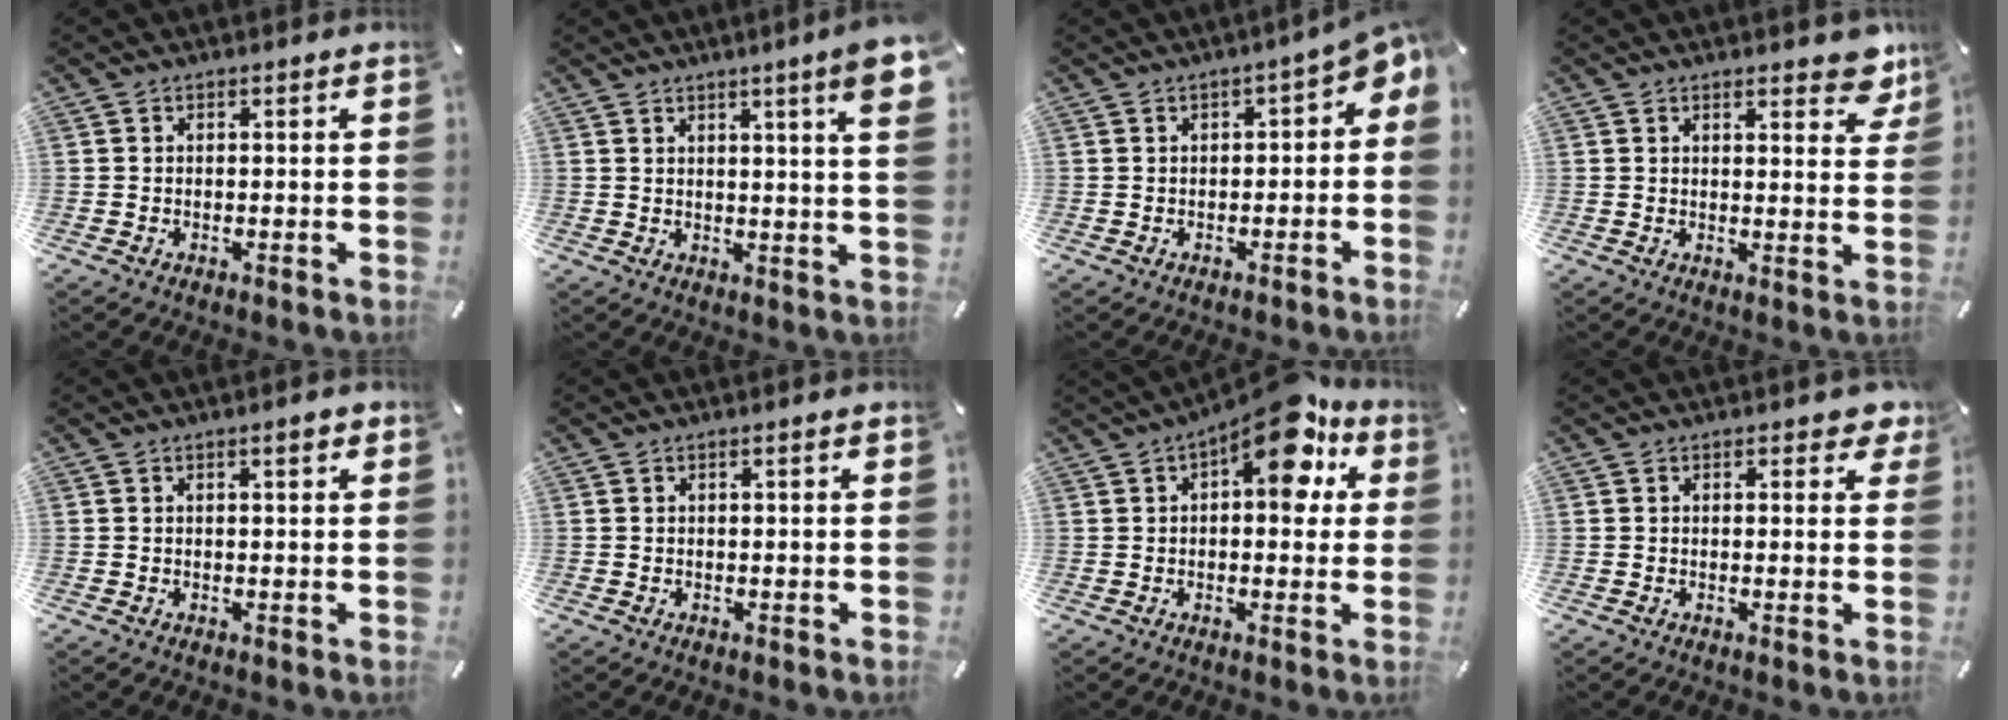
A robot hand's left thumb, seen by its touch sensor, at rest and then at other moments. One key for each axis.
{"total": 8.4, "fx": 4.3, "fy": 0.2, "fz": 7.2, "tx": -0.110, "ty": -0.020, "tz": 0.068}
{"total": 4.3, "fx": 0.2, "fy": 2.3, "fz": 3.7, "tx": -0.054, "ty": 0.001, "tz": -0.001}
{"total": 6.1, "fx": 4.6, "fy": 2.1, "fz": 3.3, "tx": -0.037, "ty": -0.031, "tz": 0.076}
{"total": 2.4, "fx": 1.3, "fy": 0.5, "fz": 1.9, "tx": -0.033, "ty": 0.001, "tz": 0.019}
{"total": 1.0, "fx": 0.3, "fy": 0.0, "fz": 1.0, "tx": -0.017, "ty": 0.000, "tz": 0.005}
{"total": 14.6, "fx": 7.0, "fy": 6.5, "fz": 11.1, "tx": -0.137, "ty": -0.040, "tz": 0.112}
{"total": 2.6, "fx": 1.6, "fy": 1.3, "fz": 1.6, "tx": -0.013, "ty": -0.005, "tz": 0.024}